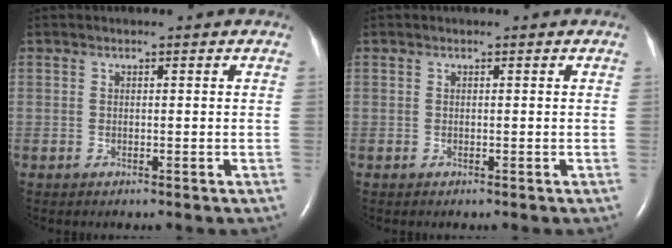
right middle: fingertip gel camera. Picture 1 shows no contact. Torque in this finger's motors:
{"motor_torque": [-0.01, 0.02, 0.00, 0.00]}